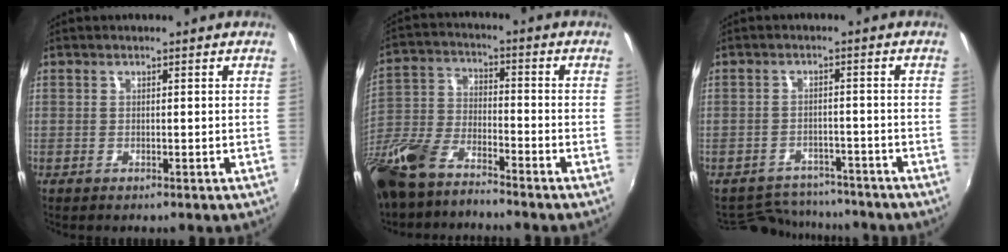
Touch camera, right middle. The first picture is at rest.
{"total": 15.3, "force": [-11.6, 5.5, 8.5], "torque": [-0.201, -0.017, -0.231]}
{"total": 9.7, "force": [-8.9, 3.5, 1.6], "torque": [-0.048, 0.015, -0.125]}